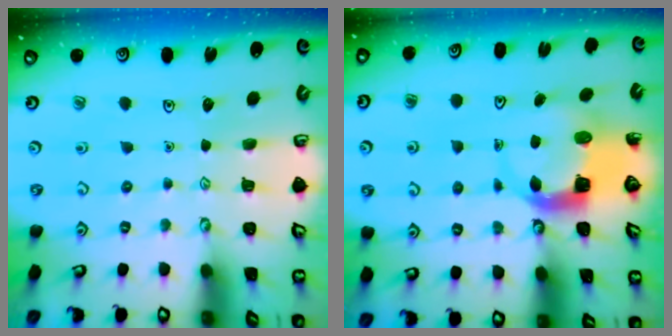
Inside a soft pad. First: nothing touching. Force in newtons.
{"total": 5.1, "press": 5.1, "slide": 0.7}